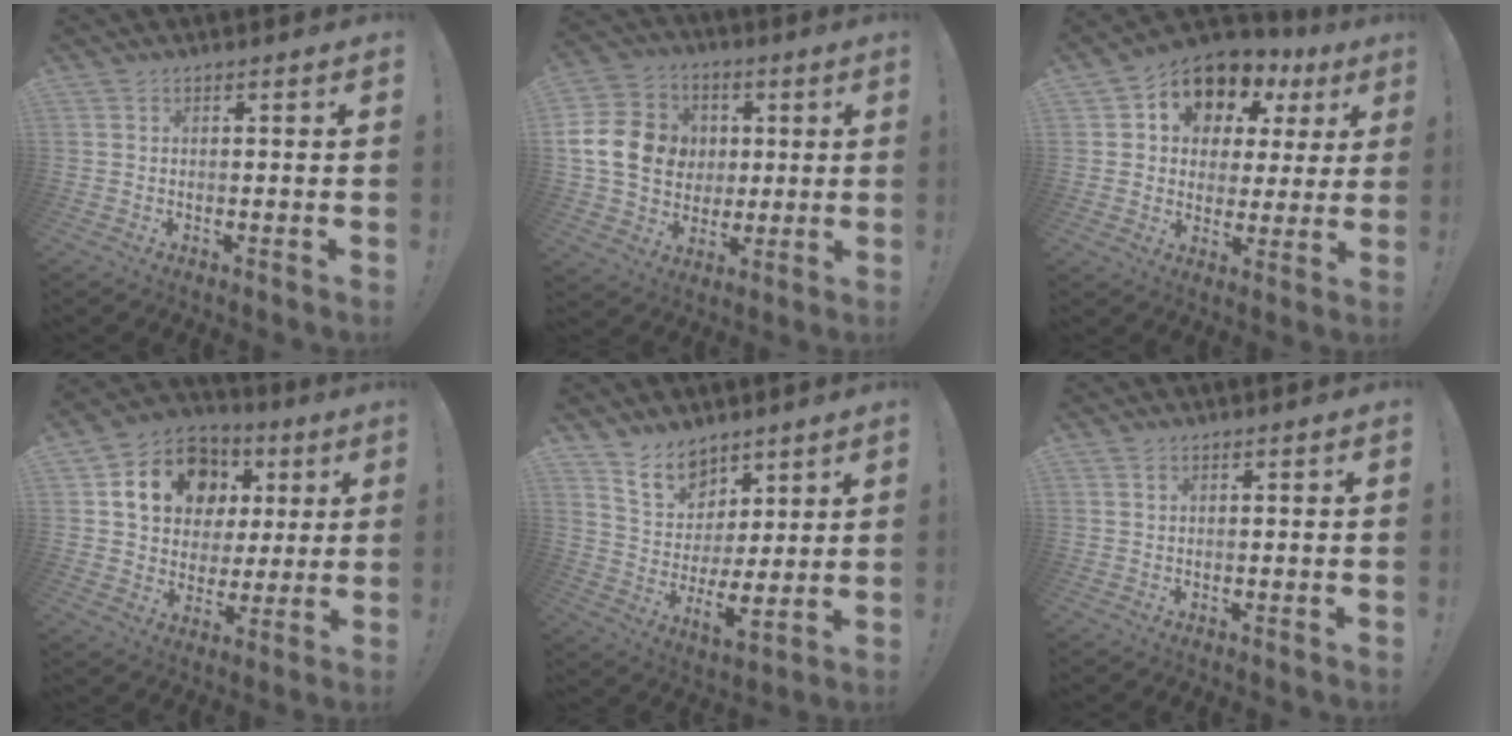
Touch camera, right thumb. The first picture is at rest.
{"total": 17.1, "force": [2.1, 15.0, 7.9], "torque": [-0.118, 0.005, 0.060]}
{"total": 10.5, "force": [6.7, 7.1, 4.0], "torque": [-0.064, -0.053, 0.121]}
{"total": 17.9, "force": [7.0, 13.6, 9.3], "torque": [-0.139, -0.018, 0.146]}
{"total": 11.0, "force": [7.7, 6.4, 4.4], "torque": [-0.082, -0.060, 0.156]}
{"total": 0.9, "force": [0.5, 0.4, 0.6], "torque": [-0.003, -0.003, 0.008]}